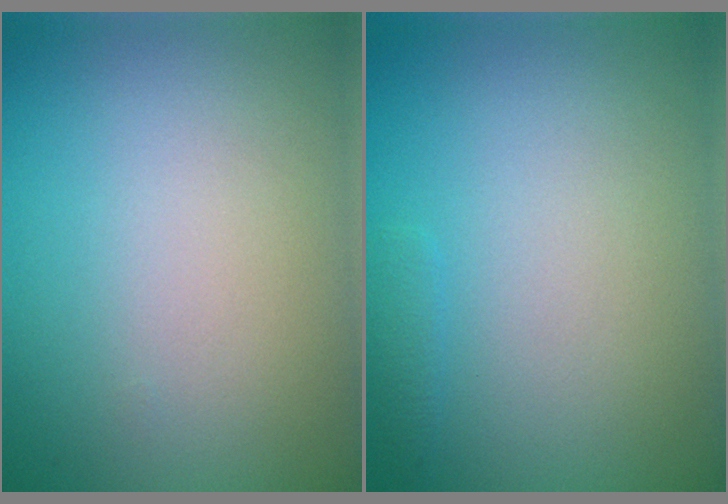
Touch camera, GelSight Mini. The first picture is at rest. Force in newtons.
{"total": 0.7, "press": 0.7, "slide": 0.1}